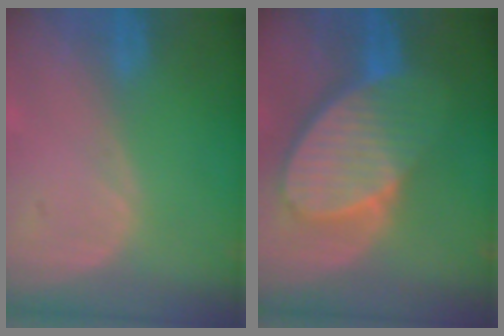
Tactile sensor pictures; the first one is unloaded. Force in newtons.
{"total": 10.1, "press": 8.9, "slide": 4.8}